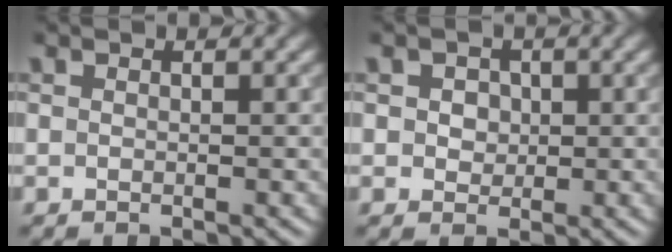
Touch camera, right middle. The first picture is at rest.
{"total": 2.0, "force": [0.6, 1.6, 1.0], "torque": [-0.013, 0.013, 0.001]}